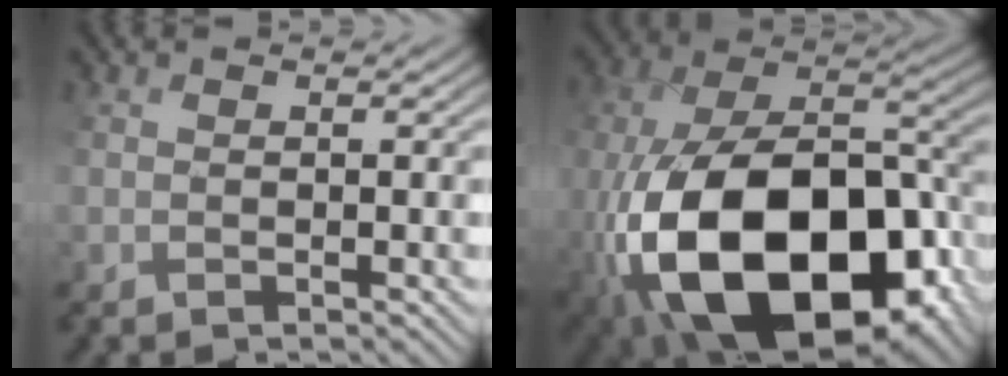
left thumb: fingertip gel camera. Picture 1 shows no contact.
{"total": 21.4, "force": [-7.0, 13.2, 15.2], "torque": [-0.336, -0.073, -0.064]}